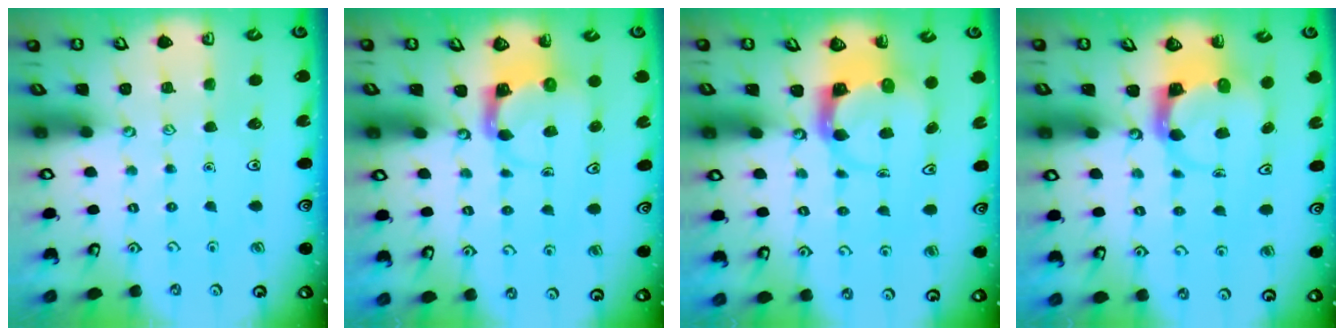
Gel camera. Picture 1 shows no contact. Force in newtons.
{"total": 4.0, "press": 3.9, "slide": 0.7}
{"total": 3.8, "press": 3.7, "slide": 0.5}
{"total": 3.7, "press": 3.7, "slide": 0.6}